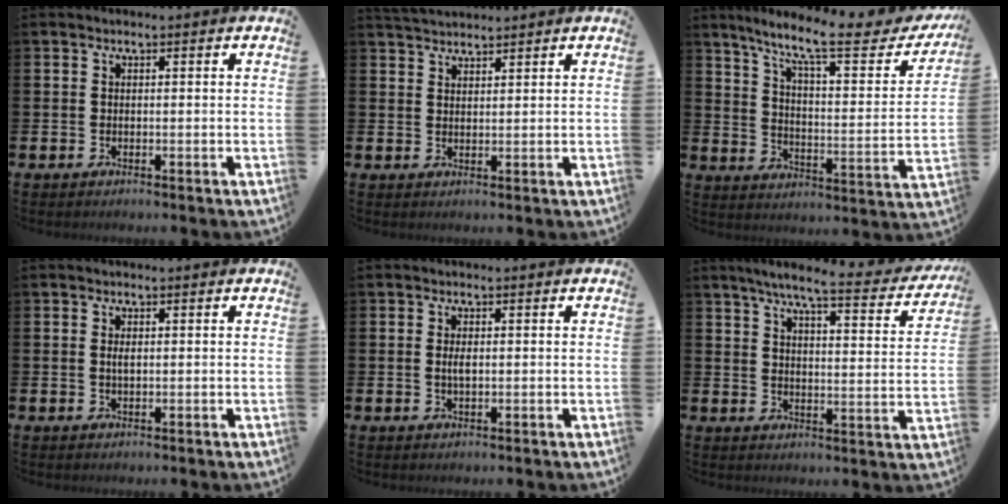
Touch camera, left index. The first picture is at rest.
{"total": 3.1, "force": [3.0, 0.4, 0.2], "torque": [-0.010, -0.011, 0.057]}
{"total": 11.1, "force": [8.7, 1.9, 6.7], "torque": [-0.140, -0.050, 0.137]}
{"total": 1.0, "force": [0.2, 0.4, 1.0], "torque": [-0.017, 0.003, 0.001]}
{"total": 1.7, "force": [0.1, 0.6, 1.5], "torque": [-0.028, 0.002, -0.002]}
{"total": 6.7, "force": [5.7, 0.7, 3.5], "torque": [-0.076, -0.035, 0.091]}